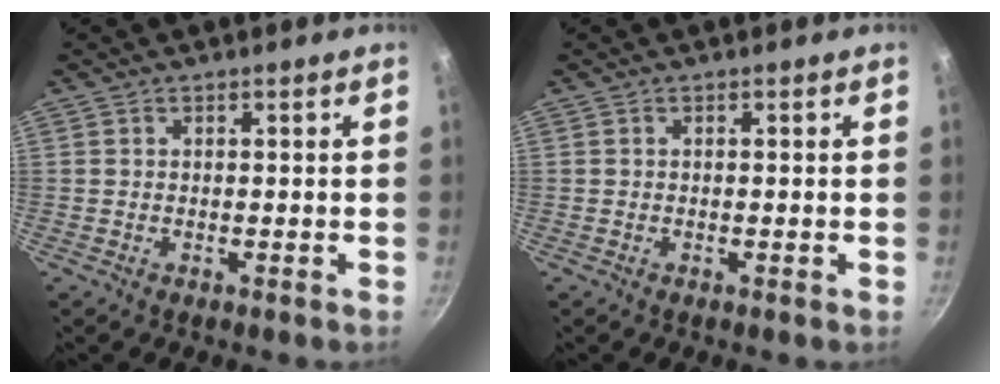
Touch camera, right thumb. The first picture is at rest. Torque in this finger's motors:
{"motor_torque": [-0.29, 0.04, -0.30, 0.10, 0.04]}